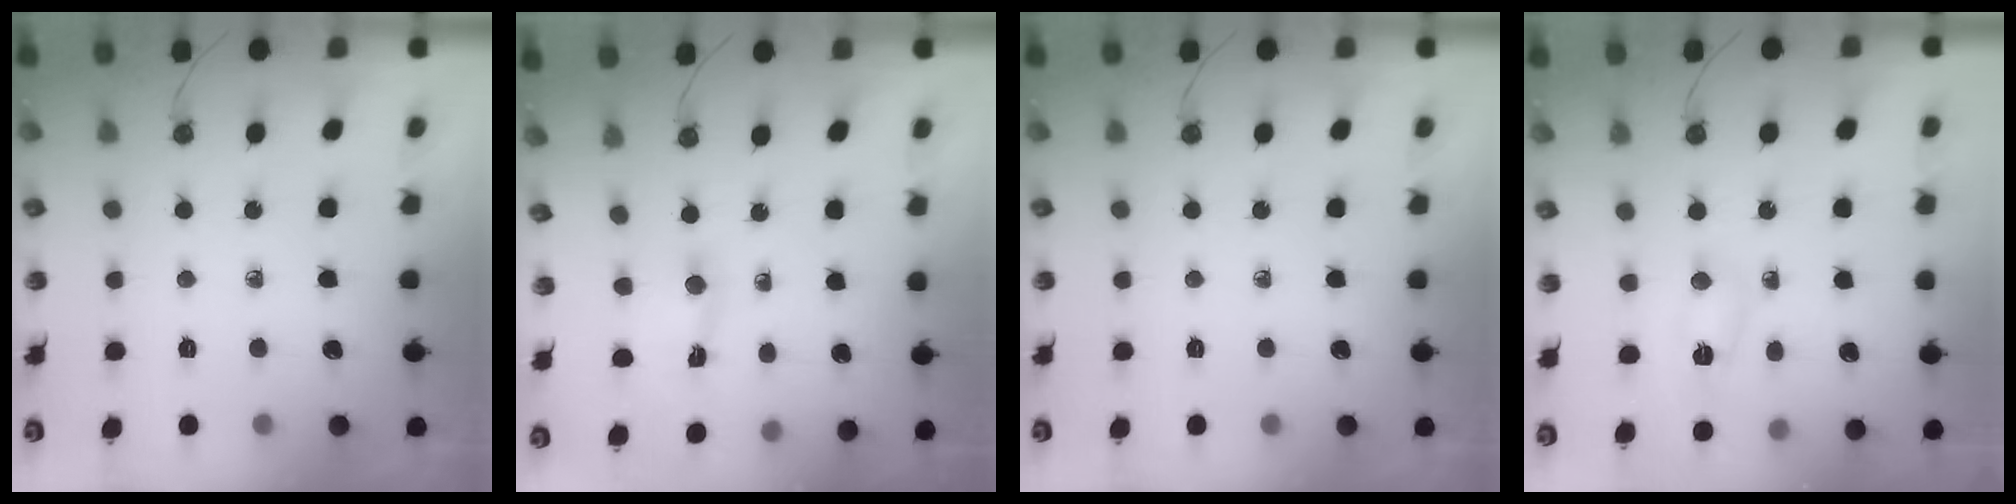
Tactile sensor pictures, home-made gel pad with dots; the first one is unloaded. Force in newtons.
{"total": 1.5, "press": 1.5, "slide": 0.1}
{"total": 0.0}
{"total": 3.3, "press": 3.2, "slide": 0.5}